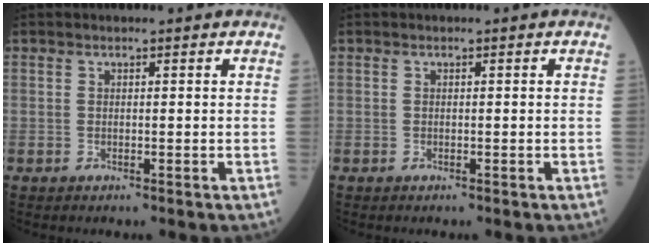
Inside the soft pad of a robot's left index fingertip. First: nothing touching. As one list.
[{"total": 0.0}]